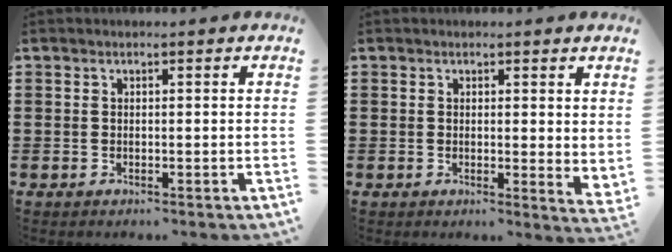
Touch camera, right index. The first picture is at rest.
{"total": 1.4, "force": [1.0, 0.6, 0.8], "torque": [-0.012, 0.000, 0.018]}